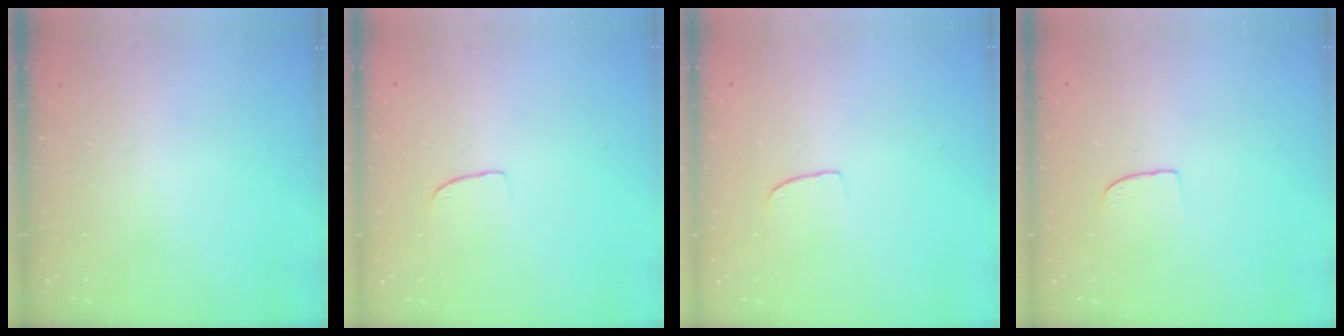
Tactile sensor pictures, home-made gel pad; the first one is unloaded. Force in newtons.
{"total": 5.2, "press": 5.2, "slide": 0.3}
{"total": 5.2, "press": 5.2, "slide": 0.3}
{"total": 5.6, "press": 5.5, "slide": 0.5}